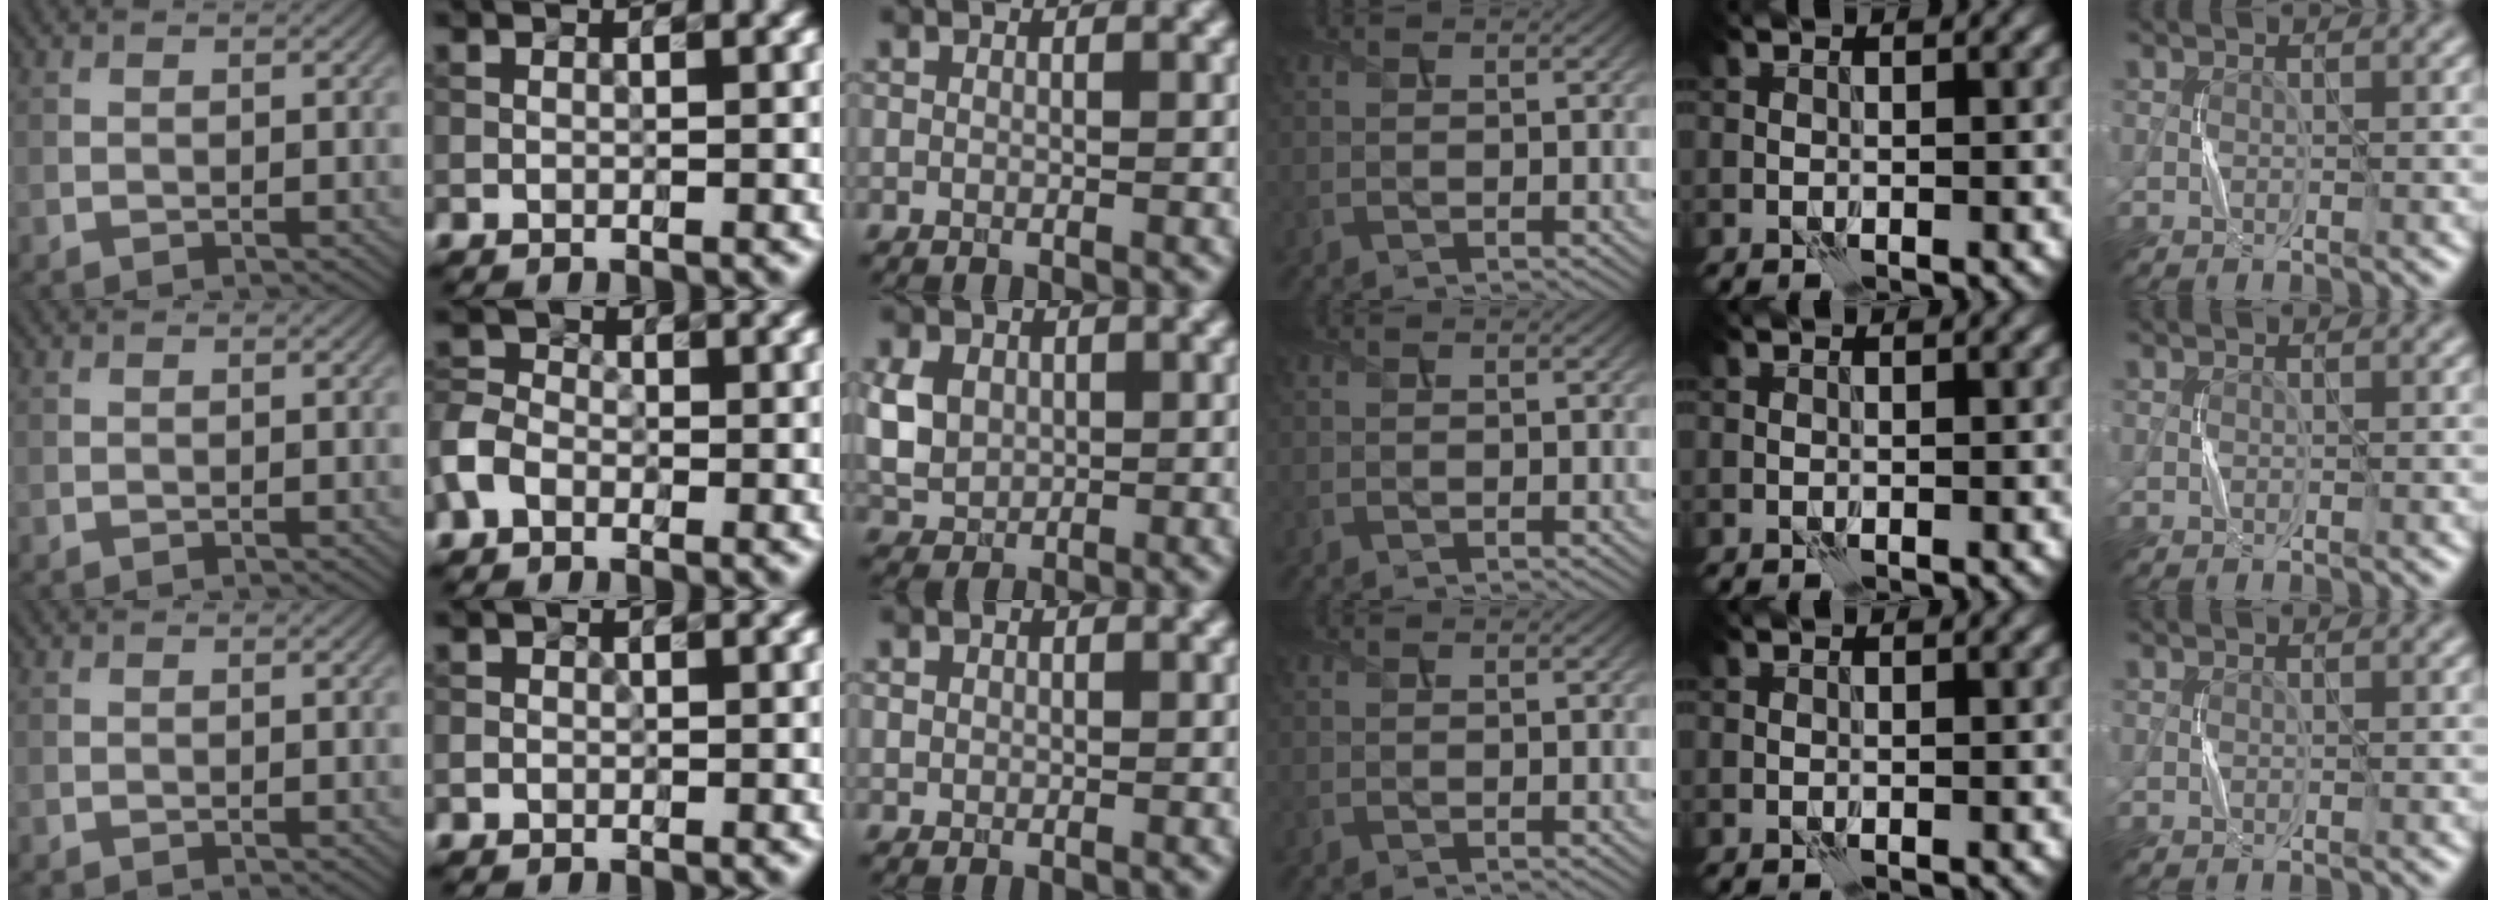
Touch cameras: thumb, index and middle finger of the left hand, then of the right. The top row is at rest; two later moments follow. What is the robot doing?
{"motion": "press", "object": "button"}